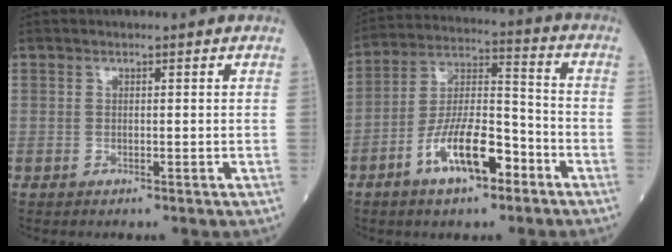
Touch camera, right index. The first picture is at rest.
{"total": 11.9, "force": [-6.0, 3.7, 9.6], "torque": [-0.189, 0.008, -0.108]}